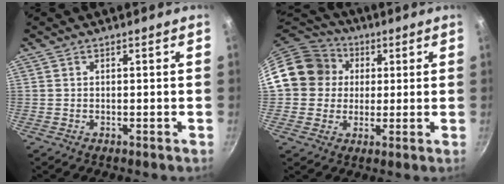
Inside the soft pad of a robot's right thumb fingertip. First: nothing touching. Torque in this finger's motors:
{"motor_torque": [0.81, 2.96, 0.51, -0.61, 0.18]}